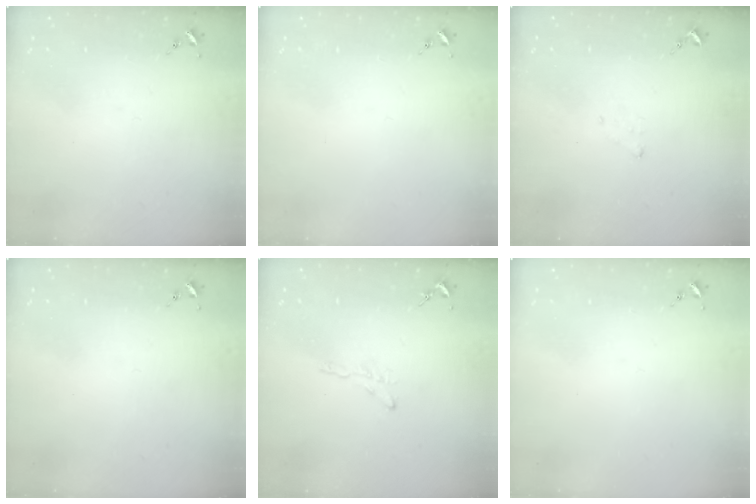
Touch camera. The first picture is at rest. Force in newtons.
{"total": 0.0}
{"total": 3.8, "press": 3.8, "slide": 0.5}
{"total": 0.0}
{"total": 3.2, "press": 3.2, "slide": 0.3}
{"total": 0.0}